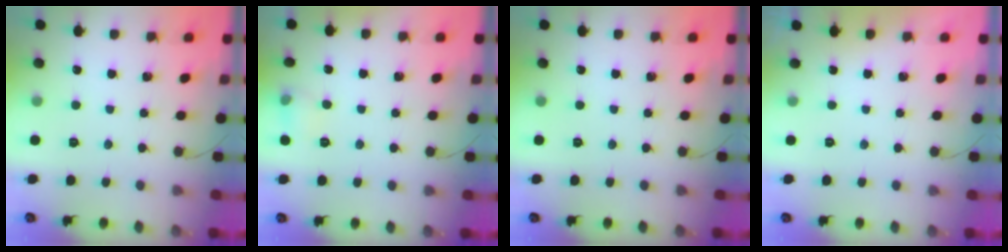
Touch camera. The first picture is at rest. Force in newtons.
{"total": 5.9, "press": 5.7, "slide": 1.7}
{"total": 0.0}
{"total": 0.0}